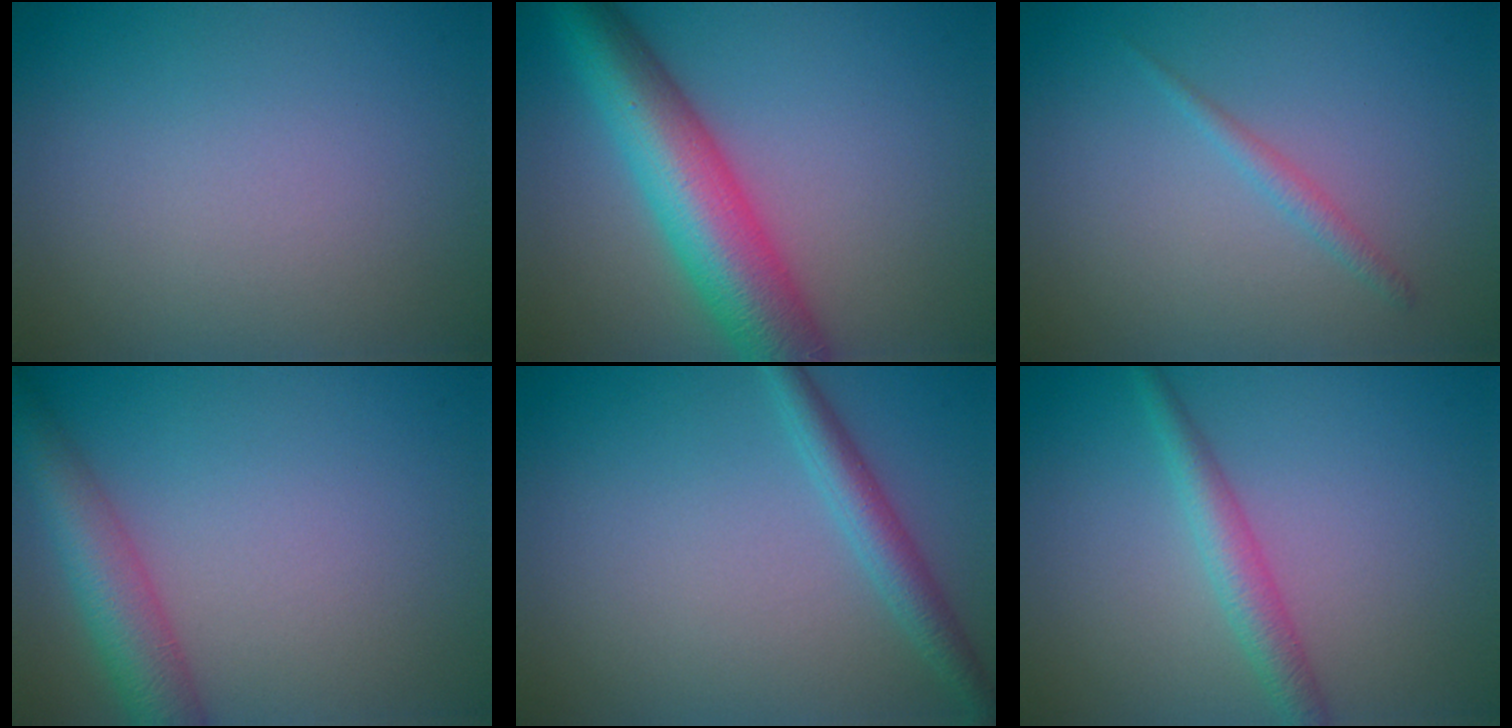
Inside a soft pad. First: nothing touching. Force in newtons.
{"total": 9.5, "press": 9.5, "slide": 0.2}
{"total": 1.1, "press": 1.1, "slide": 0.1}
{"total": 5.3, "press": 5.3, "slide": 0.2}
{"total": 2.6, "press": 2.6, "slide": 0.1}
{"total": 2.6, "press": 2.6, "slide": 0.2}